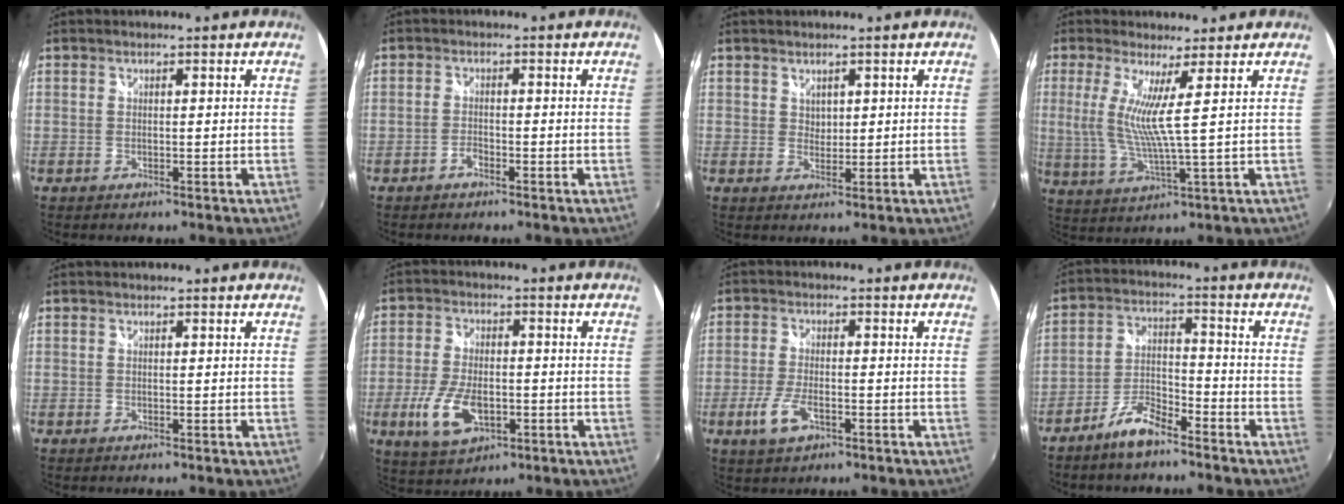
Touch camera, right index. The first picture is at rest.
{"total": 1.6, "force": [-1.2, 0.7, 0.8], "torque": [-0.022, 0.001, -0.025]}
{"total": 1.5, "force": [1.0, 1.1, 0.2], "torque": [0.002, 0.001, 0.017]}
{"total": 6.9, "force": [2.0, -0.6, 6.6], "torque": [-0.132, -0.019, 0.041]}
{"total": 0.0}
{"total": 10.3, "force": [-3.3, 5.4, 8.1], "torque": [-0.178, -0.012, -0.056]}
{"total": 6.0, "force": [-2.7, 2.6, 4.7], "torque": [-0.111, -0.008, -0.050]}
{"total": 7.1, "force": [-5.9, 1.8, 3.7], "torque": [-0.086, 0.009, -0.110]}